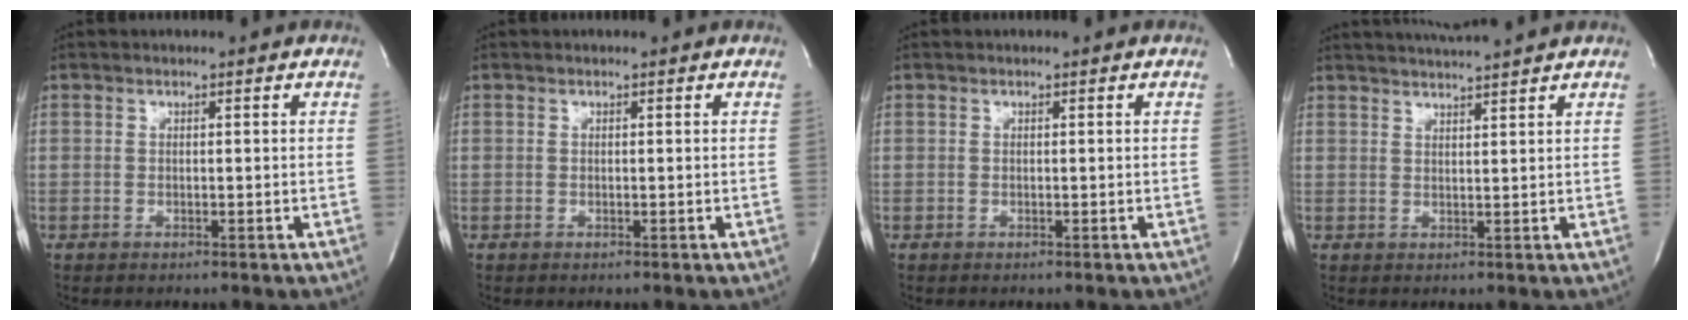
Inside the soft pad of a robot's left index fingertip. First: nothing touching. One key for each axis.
{"total": 0.0}
{"total": 0.0}
{"total": 5.0, "fx": 4.6, "fy": -1.3, "fz": 1.4, "tx": -0.024, "ty": 0.006, "tz": 0.071}